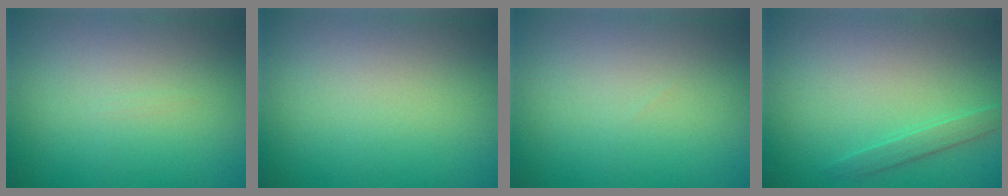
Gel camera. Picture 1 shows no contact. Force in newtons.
{"total": 0.0}
{"total": 0.0}
{"total": 1.3, "press": 1.3, "slide": 0.1}